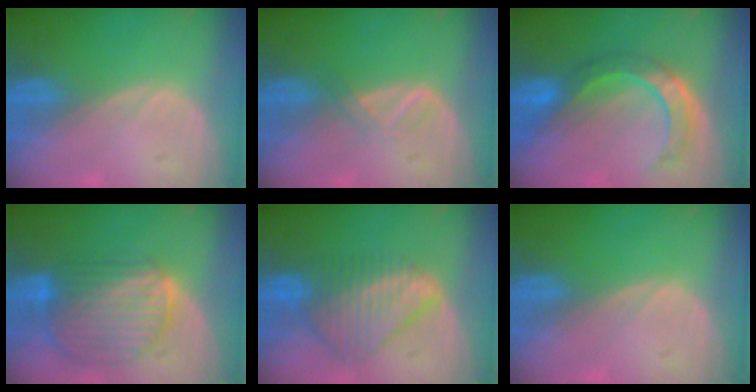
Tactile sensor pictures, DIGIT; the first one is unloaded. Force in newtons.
{"total": 1.8, "press": 1.7, "slide": 0.3}
{"total": 7.4, "press": 7.0, "slide": 2.4}
{"total": 10.3, "press": 8.8, "slide": 5.4}
{"total": 8.7, "press": 7.6, "slide": 4.3}
{"total": 0.0}